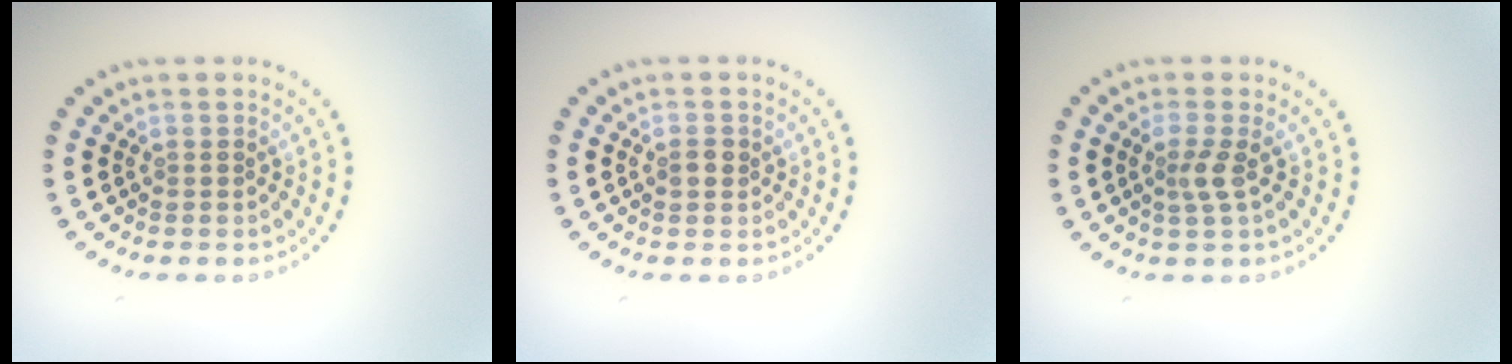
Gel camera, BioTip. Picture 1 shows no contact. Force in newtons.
{"total": 1.1, "press": 1.1, "slide": 0.1}
{"total": 1.8, "press": 1.3, "slide": 1.3}